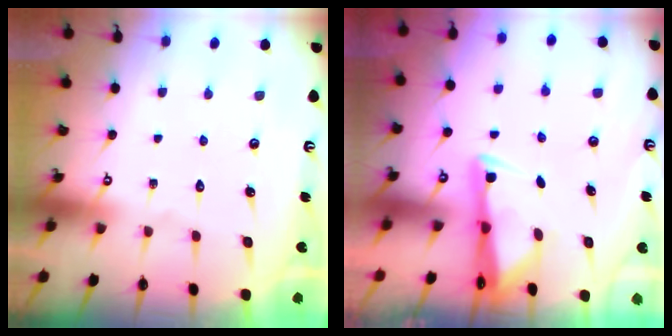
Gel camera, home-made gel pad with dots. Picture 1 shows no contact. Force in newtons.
{"total": 2.7, "press": 2.7, "slide": 0.4}